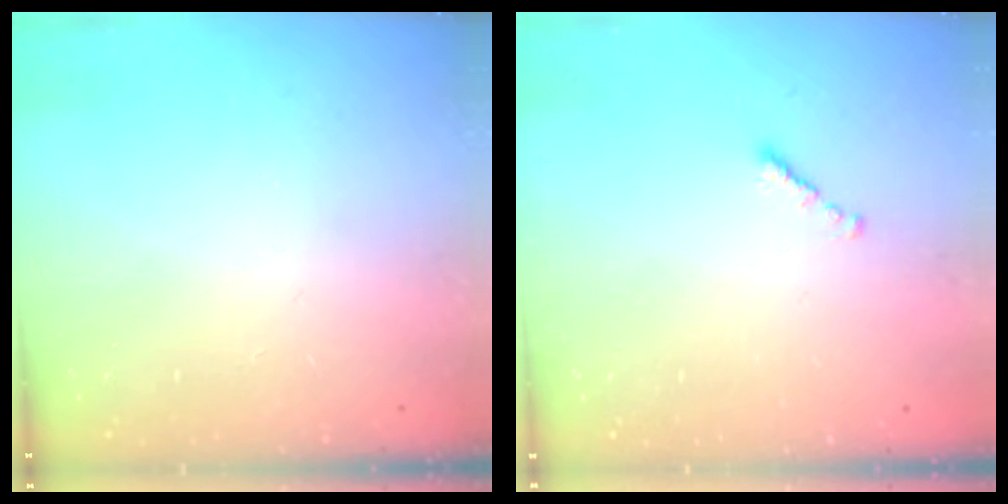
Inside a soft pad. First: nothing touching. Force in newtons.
{"total": 1.3, "press": 1.1, "slide": 0.6}